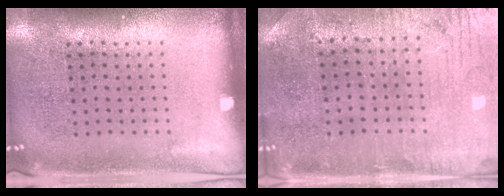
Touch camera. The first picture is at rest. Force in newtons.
{"total": 0.7, "press": 0.5, "slide": 0.5}